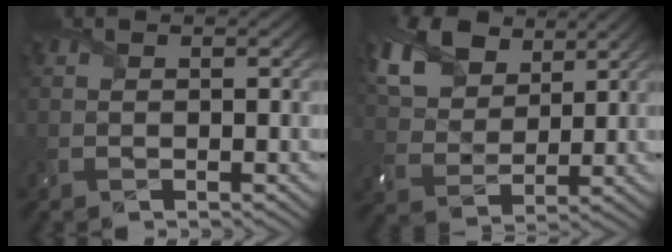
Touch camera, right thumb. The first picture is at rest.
{"total": 12.6, "force": [7.6, 7.7, 6.5], "torque": [-0.201, 0.010, 0.146]}